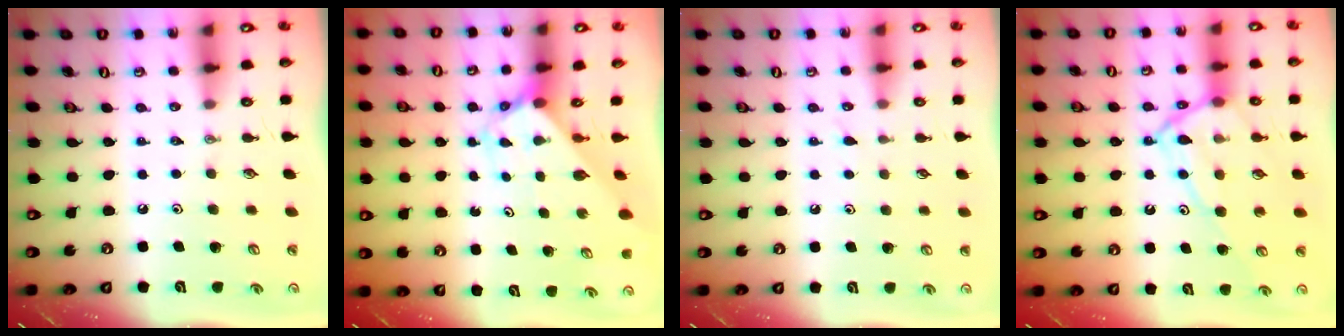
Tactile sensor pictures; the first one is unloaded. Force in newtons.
{"total": 2.7, "press": 2.7, "slide": 0.2}
{"total": 4.7, "press": 4.6, "slide": 0.5}
{"total": 13.4, "press": 13.4, "slide": 1.0}